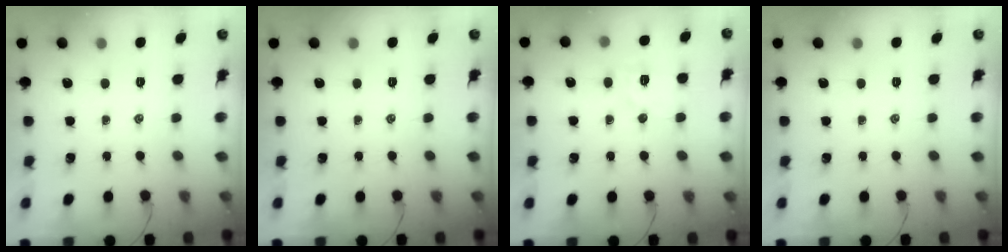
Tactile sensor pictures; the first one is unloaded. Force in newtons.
{"total": 0.0}
{"total": 7.4, "press": 7.3, "slide": 1.1}
{"total": 0.0}